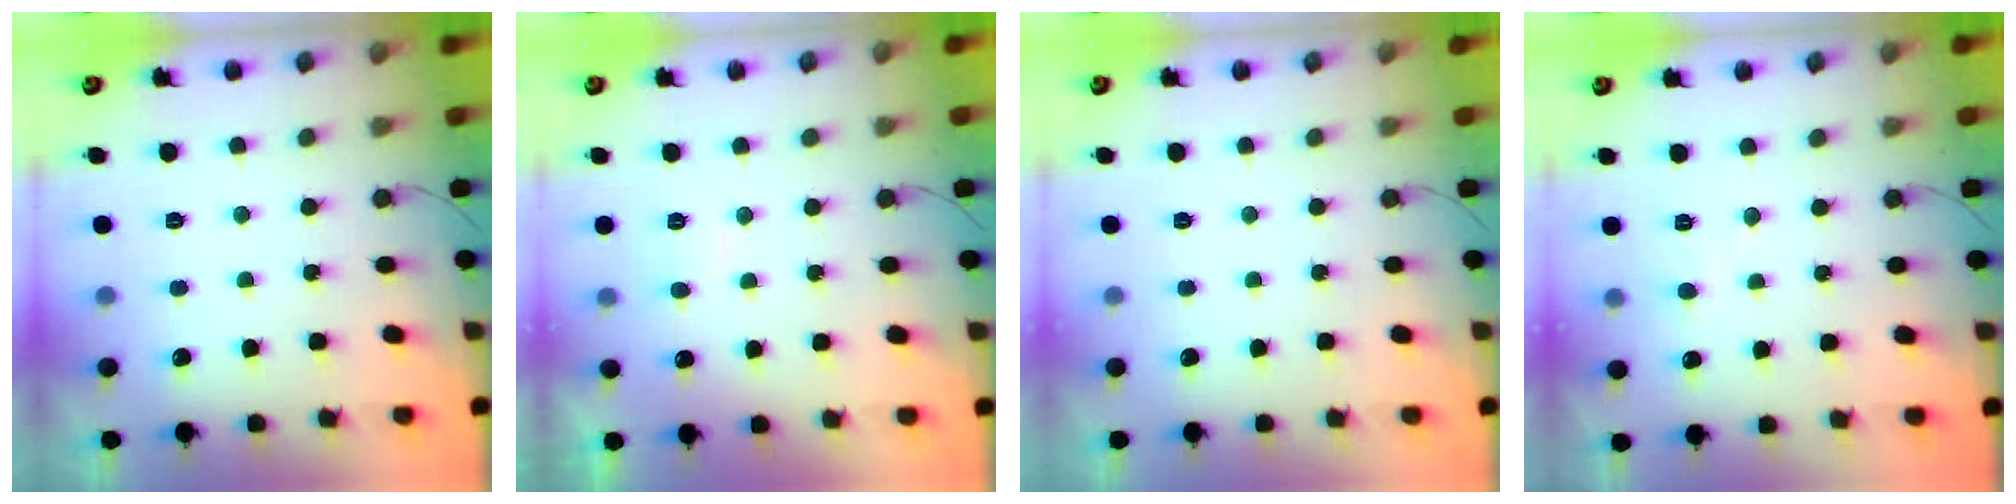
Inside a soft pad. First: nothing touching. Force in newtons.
{"total": 4.7, "press": 4.6, "slide": 0.5}
{"total": 0.0}
{"total": 5.0, "press": 5.0, "slide": 0.4}